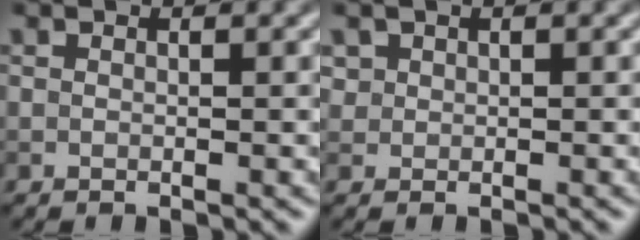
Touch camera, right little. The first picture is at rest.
{"total": 0.6, "force": [0.2, 0.5, -0.1], "torque": [0.007, -0.003, 0.005]}